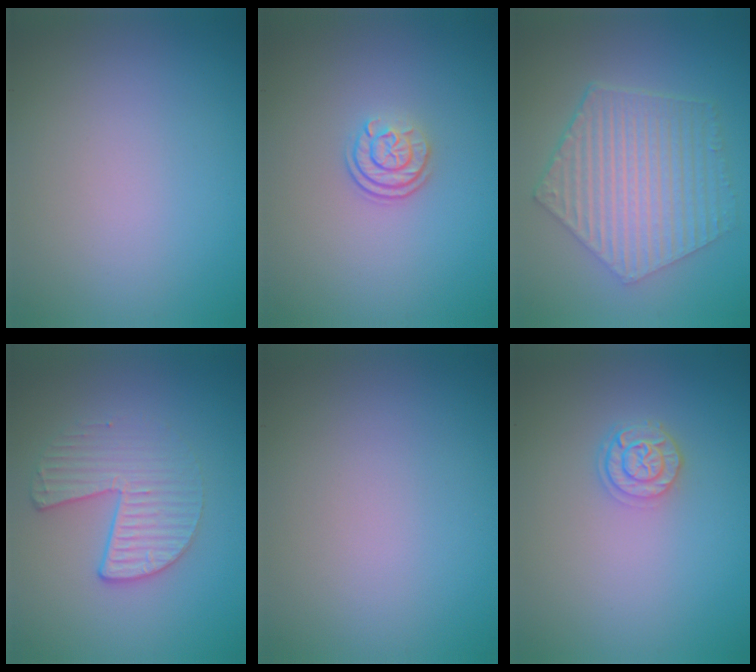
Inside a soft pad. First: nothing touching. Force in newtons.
{"total": 2.5, "press": 1.8, "slide": 1.6}
{"total": 6.8, "press": 4.9, "slide": 4.7}
{"total": 3.5, "press": 2.8, "slide": 2.0}
{"total": 0.0}
{"total": 2.4, "press": 2.0, "slide": 1.3}